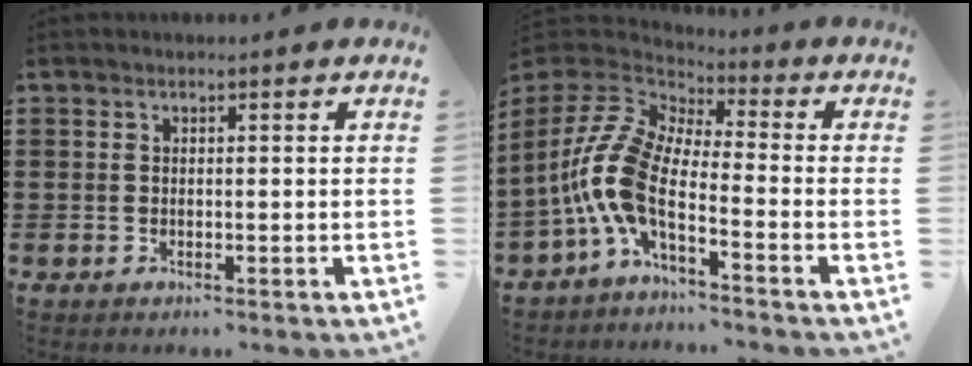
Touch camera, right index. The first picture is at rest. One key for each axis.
{"total": 9.7, "fx": -3.2, "fy": 4.0, "fz": 8.3, "tx": -0.224, "ty": -0.024, "tz": -0.078}